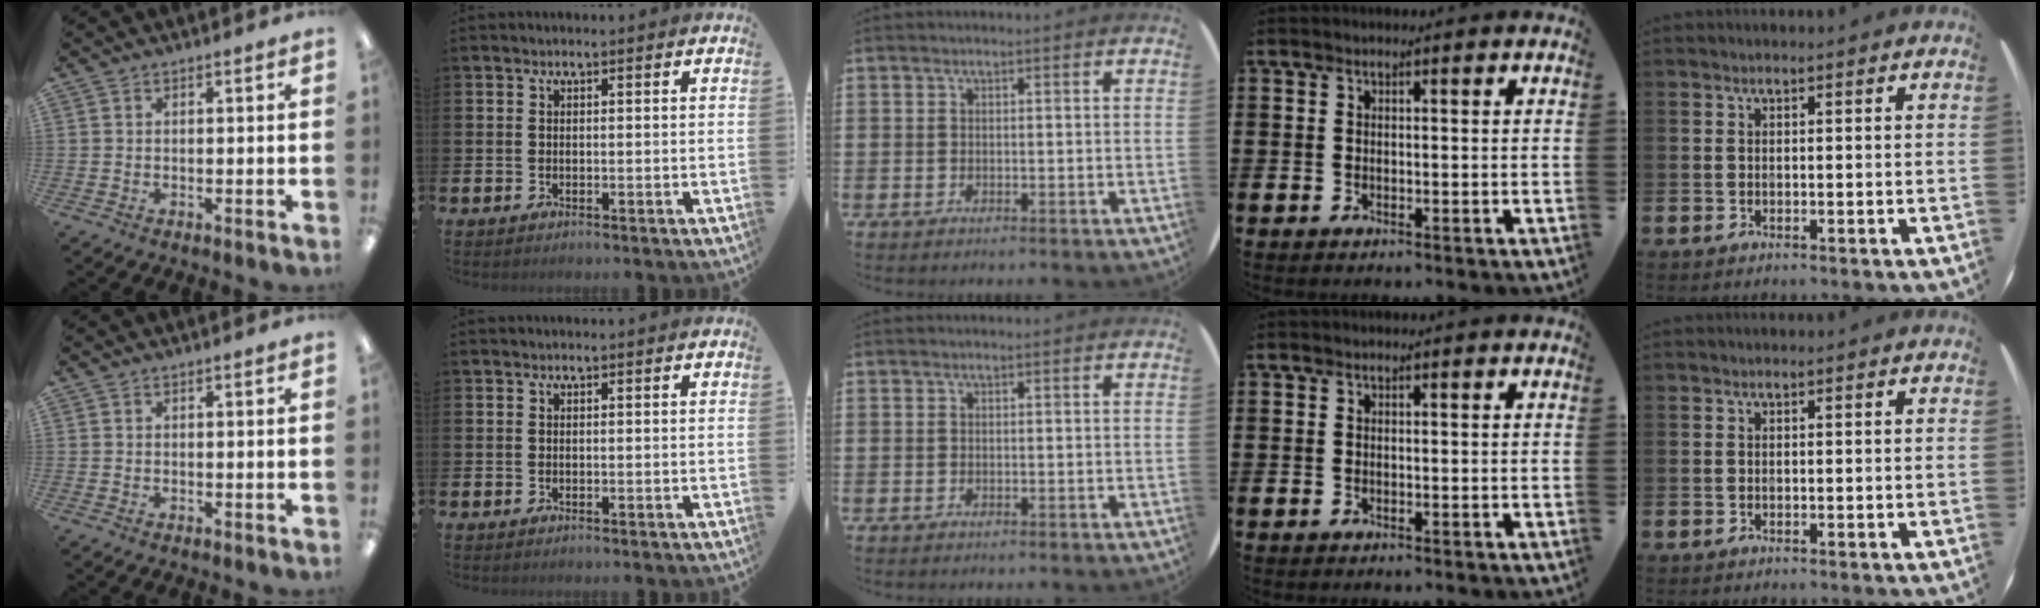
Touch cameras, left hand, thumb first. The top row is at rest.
{}